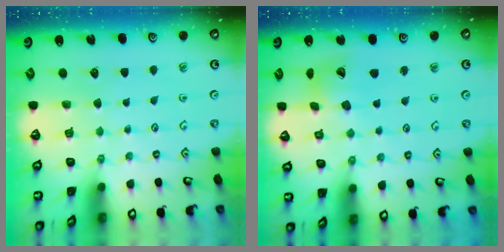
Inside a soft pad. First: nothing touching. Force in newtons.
{"total": 11.0, "press": 10.9, "slide": 1.5}